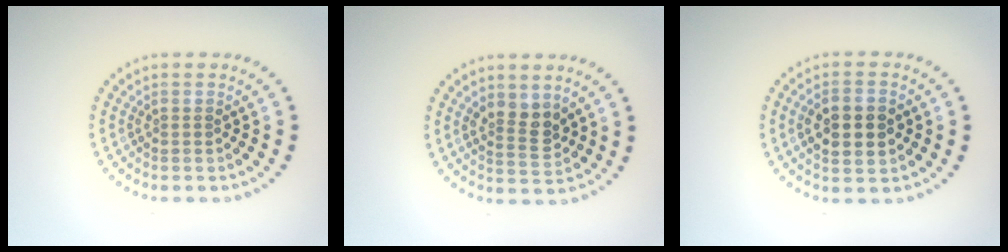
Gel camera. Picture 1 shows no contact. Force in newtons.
{"total": 2.6, "press": 2.4, "slide": 1.0}
{"total": 4.5, "press": 4.5, "slide": 0.3}